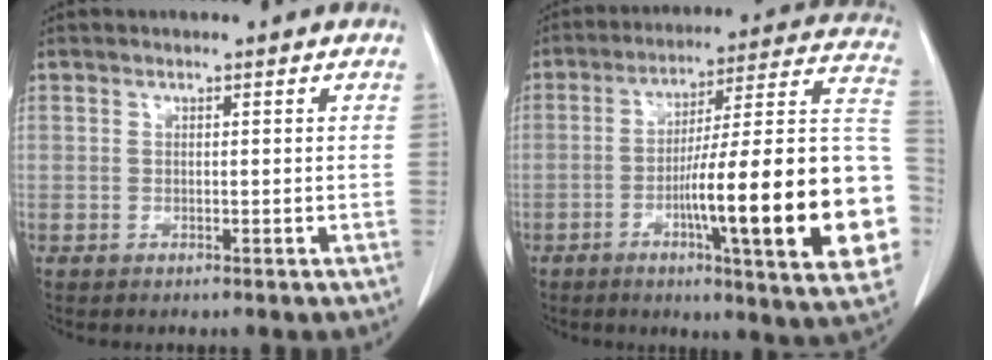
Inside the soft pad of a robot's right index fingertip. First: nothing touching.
{"total": 26.5, "force": [-6.2, 2.0, 25.7], "torque": [-0.272, 0.010, -0.092]}